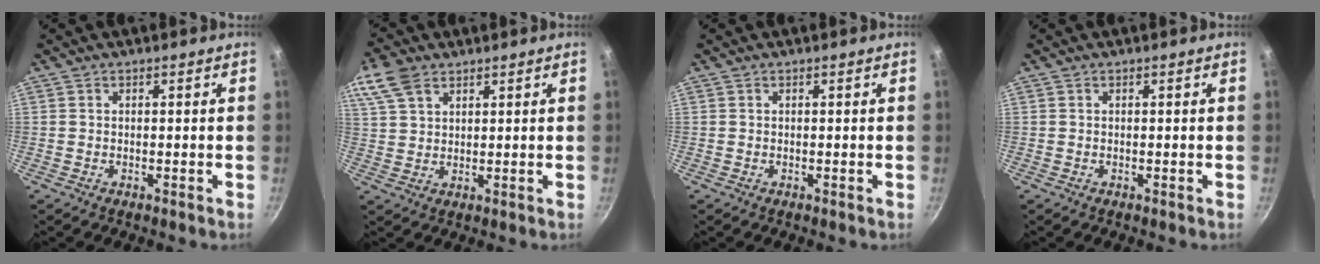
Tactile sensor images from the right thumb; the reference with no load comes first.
{"total": 7.8, "force": [4.6, 4.7, 4.2], "torque": [-0.081, 0.004, 0.090]}
{"total": 0.0}
{"total": 0.0}